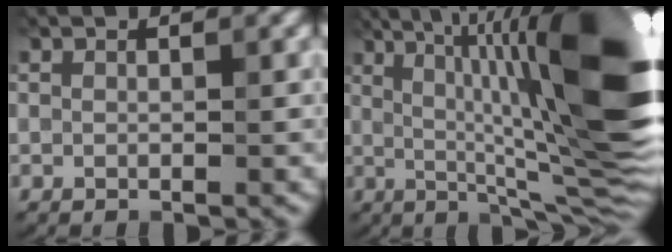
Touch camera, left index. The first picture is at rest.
{"total": 15.7, "force": [1.9, 3.1, 15.3], "torque": [-0.213, 0.018, 0.037]}